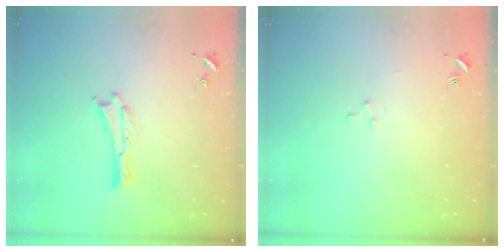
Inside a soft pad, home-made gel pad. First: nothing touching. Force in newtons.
{"total": 2.2, "press": 2.2, "slide": 0.2}